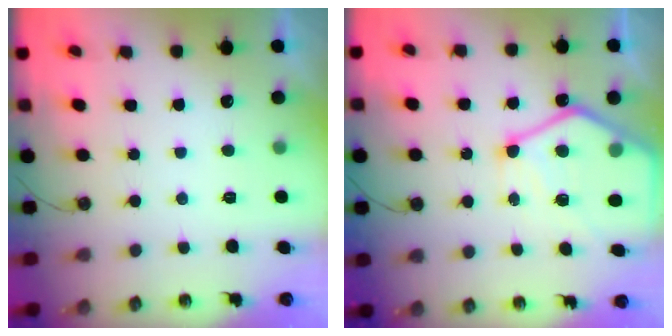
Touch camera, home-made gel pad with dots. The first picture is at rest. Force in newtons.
{"total": 16.0, "press": 15.9, "slide": 1.5}